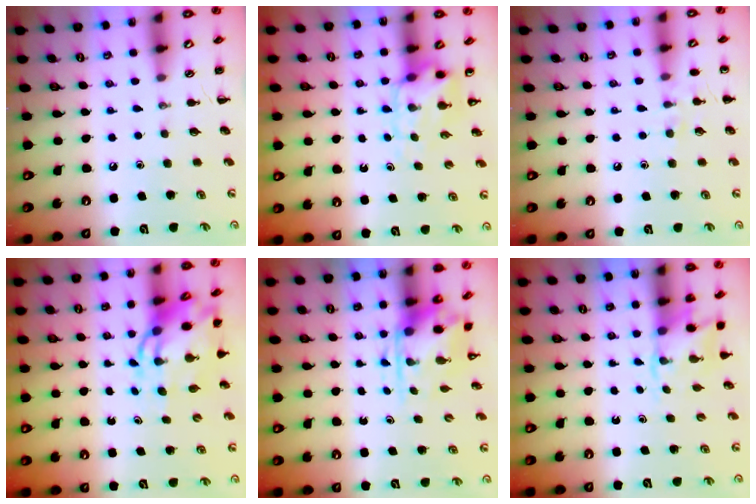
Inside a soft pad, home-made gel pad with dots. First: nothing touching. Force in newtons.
{"total": 5.3, "press": 5.3, "slide": 0.3}
{"total": 6.7, "press": 6.5, "slide": 1.6}
{"total": 9.0, "press": 8.6, "slide": 2.6}
{"total": 3.8, "press": 3.7, "slide": 0.9}
{"total": 2.8, "press": 2.6, "slide": 1.0}